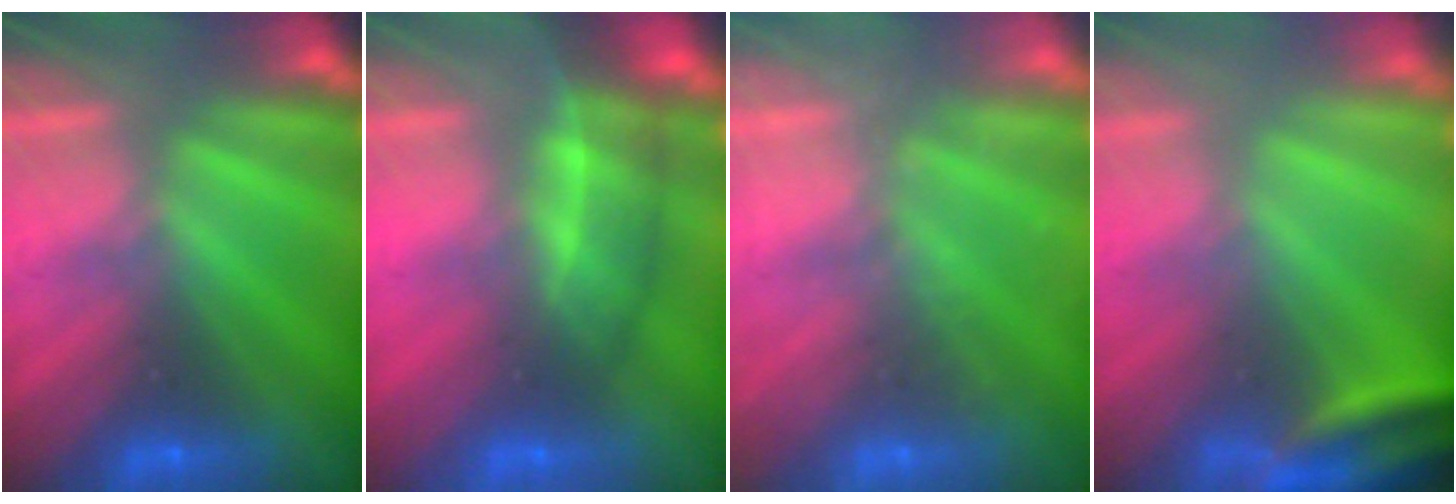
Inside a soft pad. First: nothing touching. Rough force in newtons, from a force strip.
{"total": 3.3}
{"total": 1.9}
{"total": 3.5}